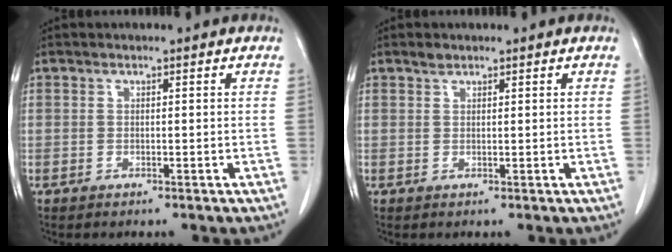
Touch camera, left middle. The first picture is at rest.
{"total": 0.9, "force": [0.8, 0.4, 0.2], "torque": [-0.007, 0.000, 0.015]}